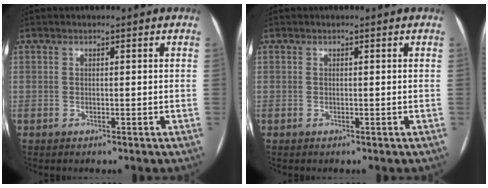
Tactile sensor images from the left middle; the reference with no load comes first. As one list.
[{"total": 0.0}]